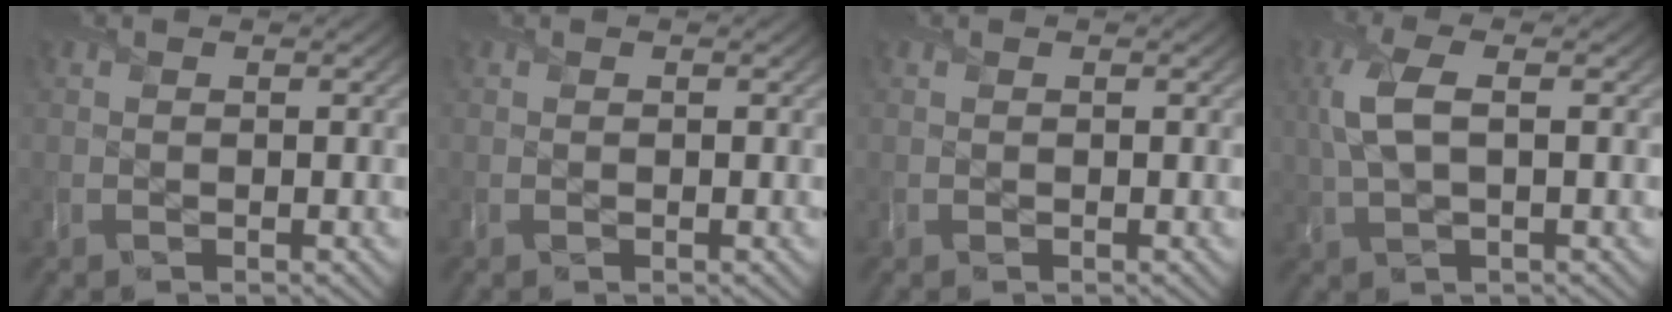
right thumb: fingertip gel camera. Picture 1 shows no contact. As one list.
[{"total": 0.0}, {"total": 0.0}, {"total": 5.7, "force": [1.0, 2.2, 5.2], "torque": [-0.135, 0.006, 0.017]}]